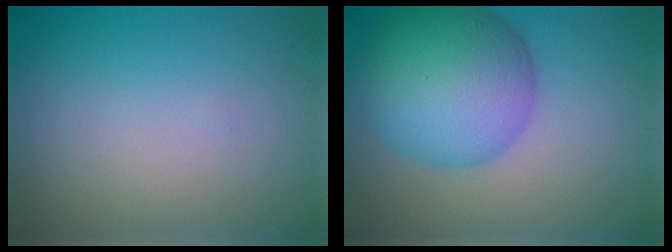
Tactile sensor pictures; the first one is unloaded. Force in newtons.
{"total": 10.0, "press": 10.0, "slide": 0.4}